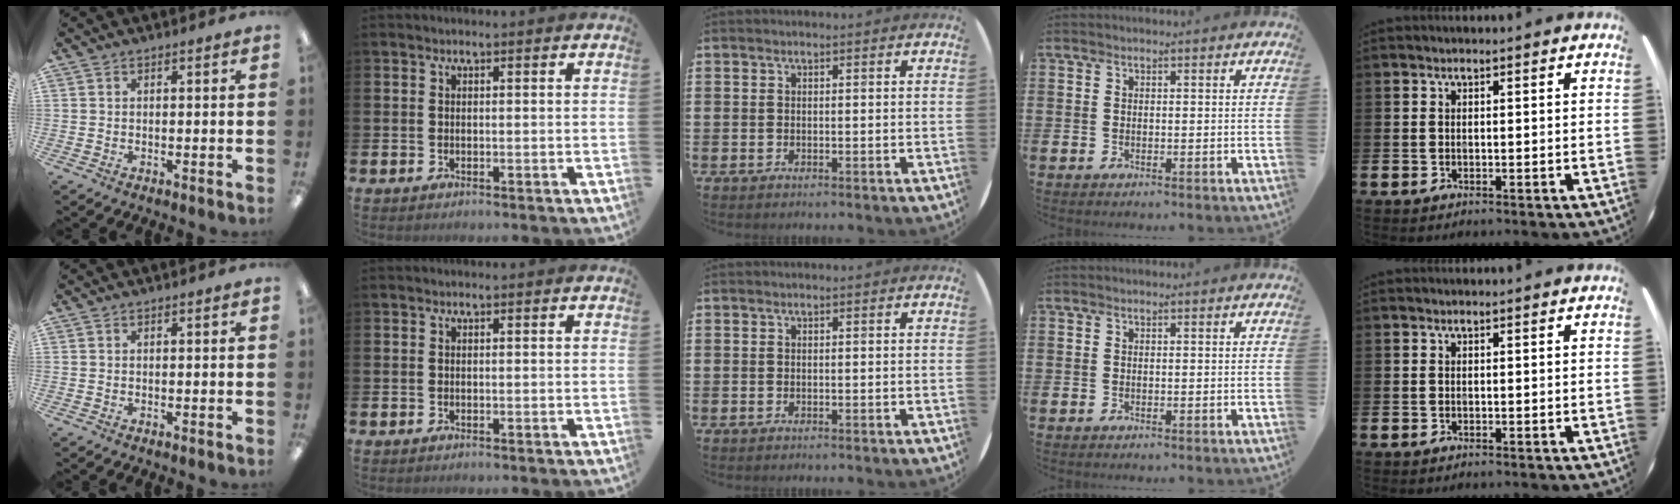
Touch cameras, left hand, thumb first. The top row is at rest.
{}